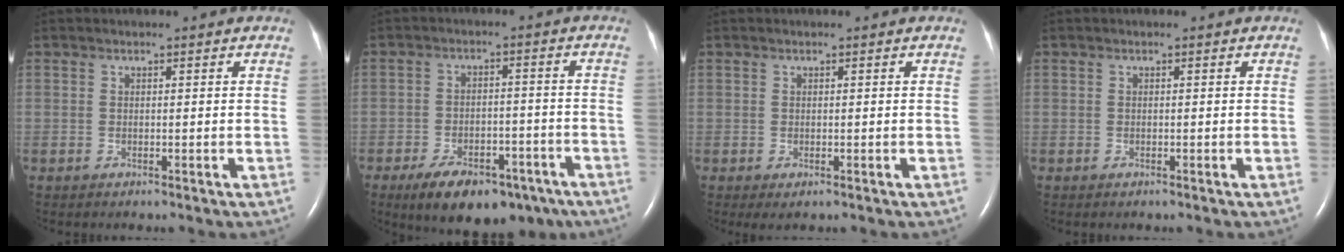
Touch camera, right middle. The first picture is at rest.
{"total": 13.2, "force": [-8.9, 6.2, 7.5], "torque": [-0.112, 0.003, -0.132]}
{"total": 0.8, "force": [-0.1, 0.3, 0.8], "torque": [-0.016, -0.004, 0.004]}
{"total": 0.0}